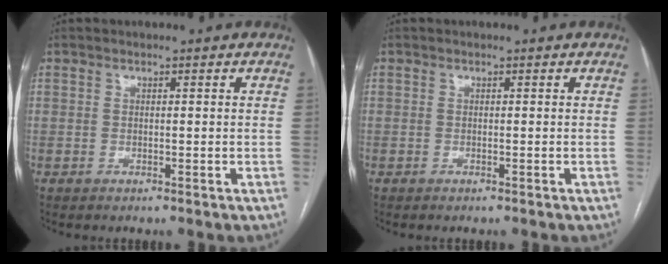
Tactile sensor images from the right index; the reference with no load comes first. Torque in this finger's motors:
{"motor_torque": [0.00, -0.03, -0.02, 0.00]}